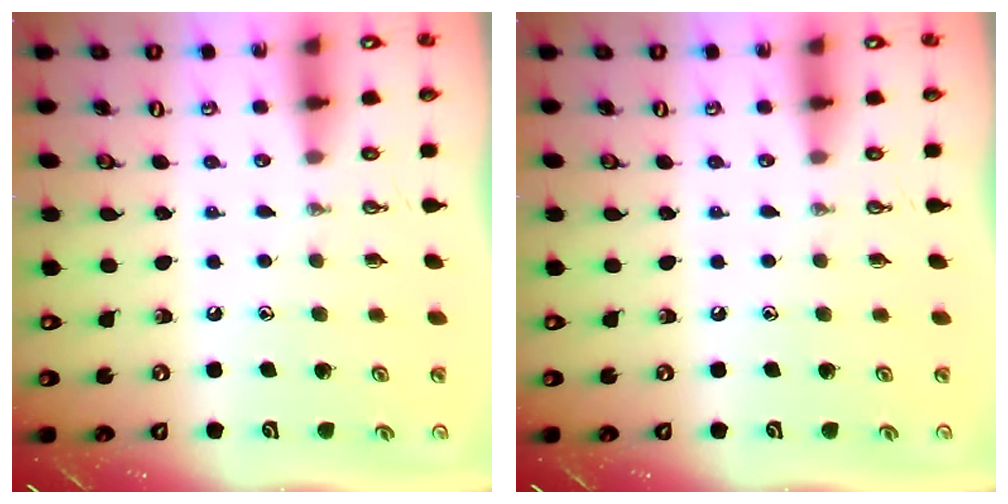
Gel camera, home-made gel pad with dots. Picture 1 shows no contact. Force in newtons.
{"total": 0.0}